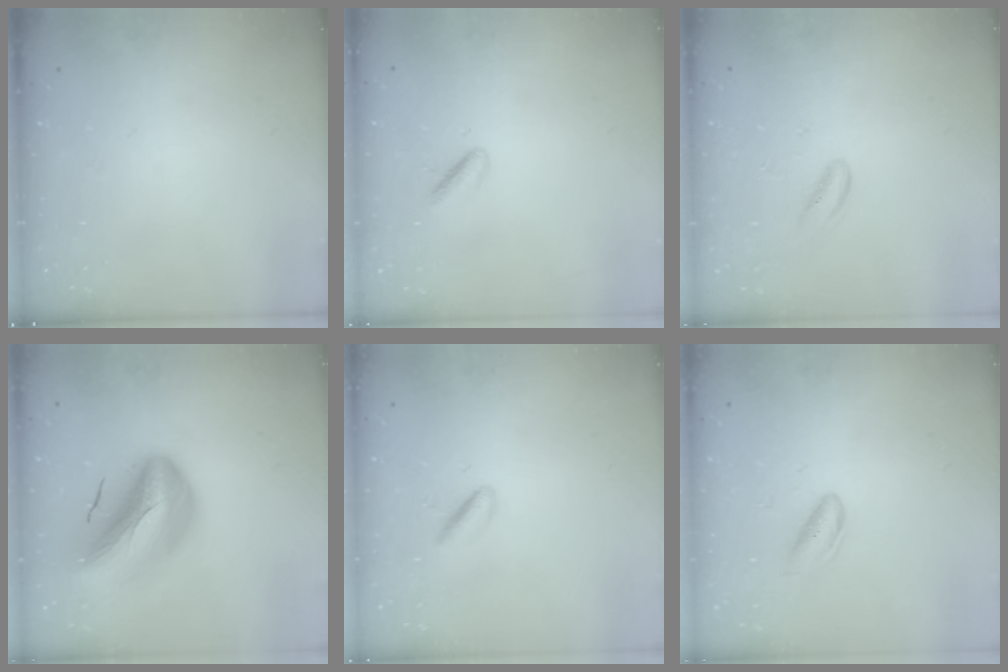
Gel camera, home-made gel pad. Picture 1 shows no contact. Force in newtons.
{"total": 1.5, "press": 1.2, "slide": 0.8}
{"total": 2.4, "press": 2.4, "slide": 0.2}
{"total": 17.0, "press": 16.2, "slide": 5.0}
{"total": 1.8, "press": 1.6, "slide": 0.8}
{"total": 4.8, "press": 4.7, "slide": 1.2}